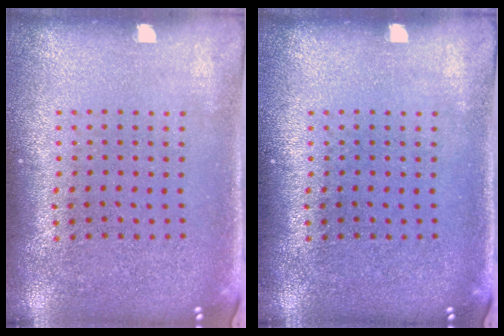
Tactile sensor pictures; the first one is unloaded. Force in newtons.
{"total": 0.0}